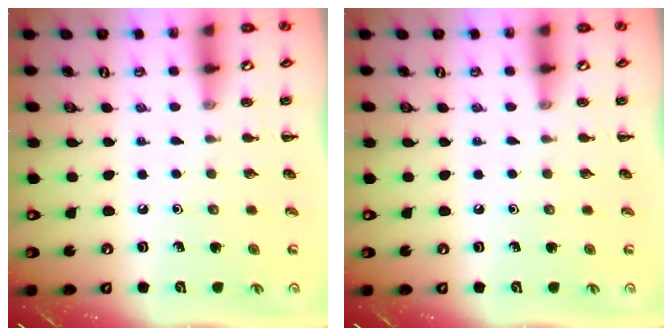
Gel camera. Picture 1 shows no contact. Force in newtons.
{"total": 0.0}